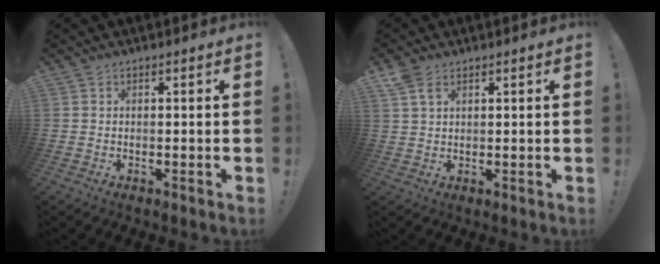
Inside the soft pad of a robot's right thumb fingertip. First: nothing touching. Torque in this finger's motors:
{"motor_torque": [-0.01, 0.05, 0.10, -0.04, 0.09]}